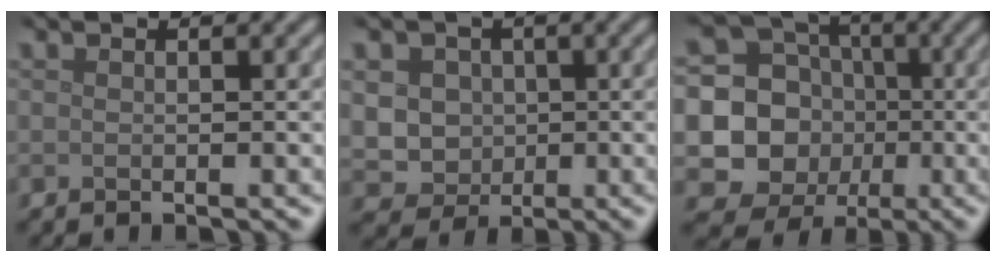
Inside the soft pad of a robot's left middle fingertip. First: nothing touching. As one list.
[{"total": 4.7, "force": [0.4, 4.3, 1.8], "torque": [-0.033, 0.012, 0.000]}, {"total": 11.1, "force": [-1.3, 10.5, 3.4], "torque": [-0.068, 0.004, -0.042]}]